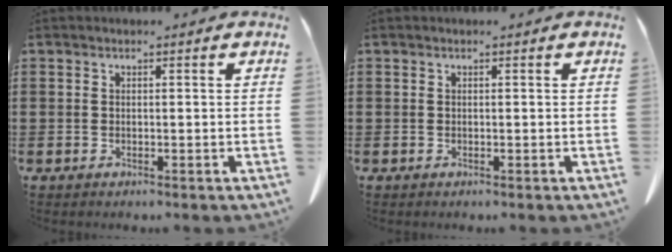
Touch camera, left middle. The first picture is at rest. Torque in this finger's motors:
{"motor_torque": [-0.05, 0.05, -0.01, 0.00]}